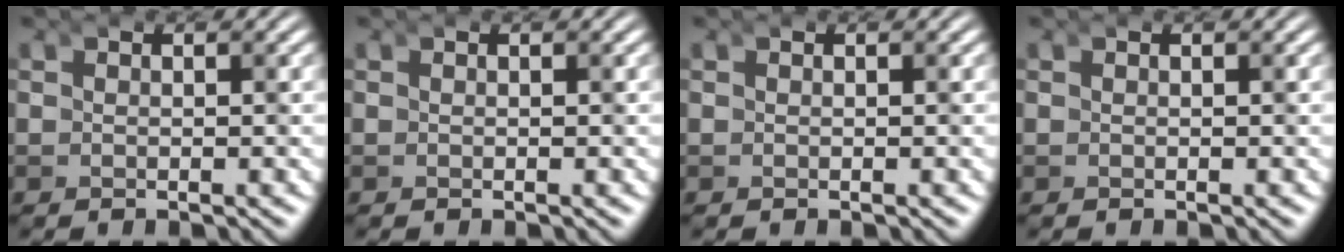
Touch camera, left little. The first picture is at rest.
{"total": 0.0}
{"total": 0.0}
{"total": 0.0}